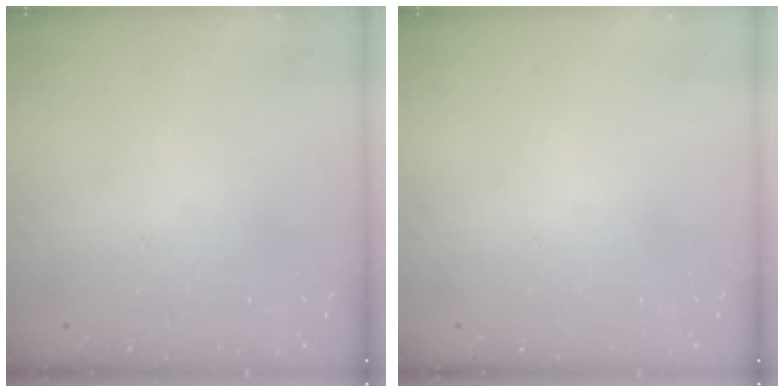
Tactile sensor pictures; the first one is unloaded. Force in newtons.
{"total": 0.0}